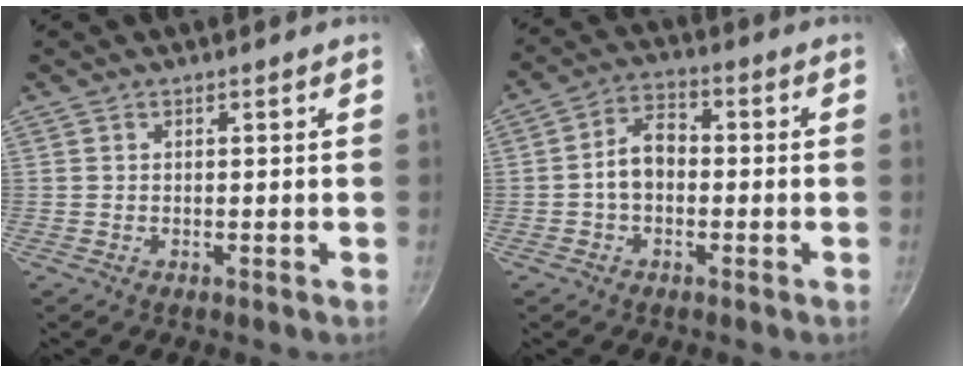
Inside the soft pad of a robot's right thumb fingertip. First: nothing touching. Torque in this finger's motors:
{"motor_torque": [-0.09, 1.15, 1.04, -0.13, 0.06]}